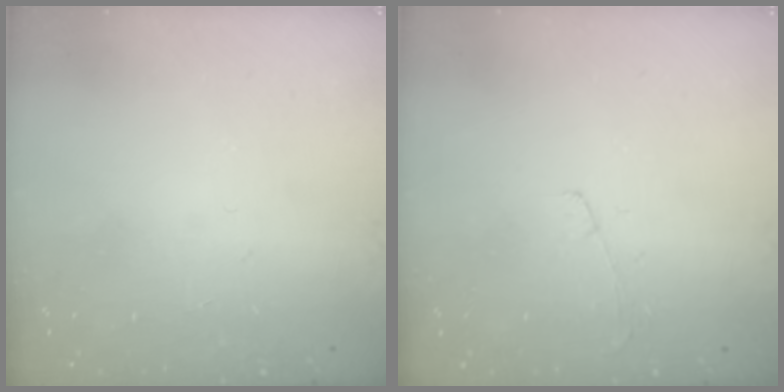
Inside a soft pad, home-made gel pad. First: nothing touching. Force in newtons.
{"total": 4.0, "press": 3.9, "slide": 0.5}